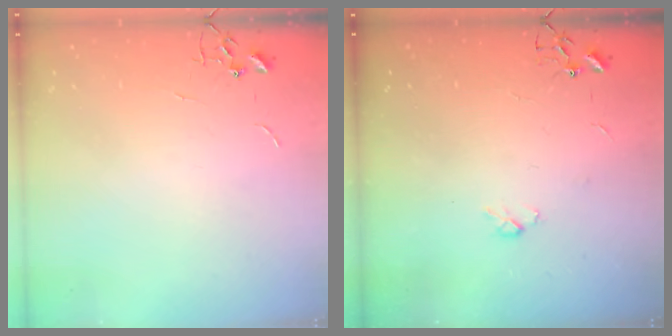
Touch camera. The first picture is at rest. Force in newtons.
{"total": 3.8, "press": 3.6, "slide": 0.9}